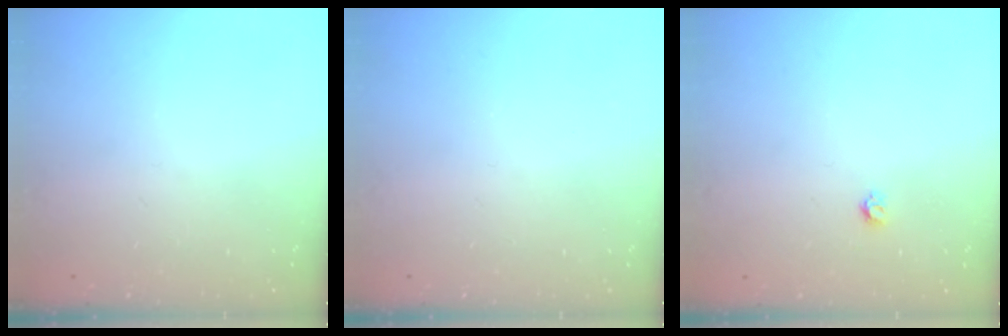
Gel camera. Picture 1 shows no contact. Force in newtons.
{"total": 0.0}
{"total": 3.2, "press": 3.2, "slide": 0.3}